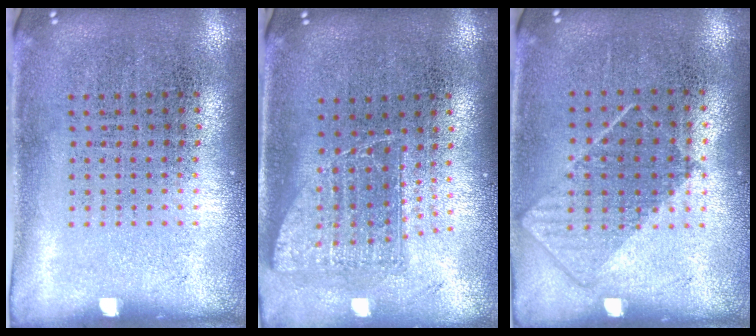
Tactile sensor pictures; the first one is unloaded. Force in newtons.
{"total": 1.4, "press": 1.1, "slide": 0.9}
{"total": 0.8, "press": 0.6, "slide": 0.5}